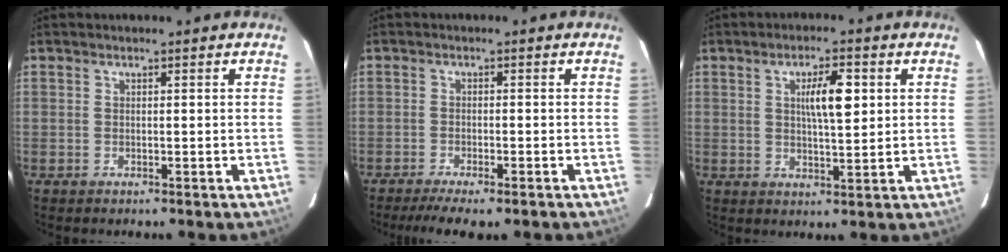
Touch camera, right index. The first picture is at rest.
{"total": 7.5, "force": [-6.1, 1.4, 4.2], "torque": [-0.057, -0.011, -0.092]}
{"total": 5.7, "force": [1.3, 1.0, 5.4], "torque": [-0.095, 0.006, 0.022]}